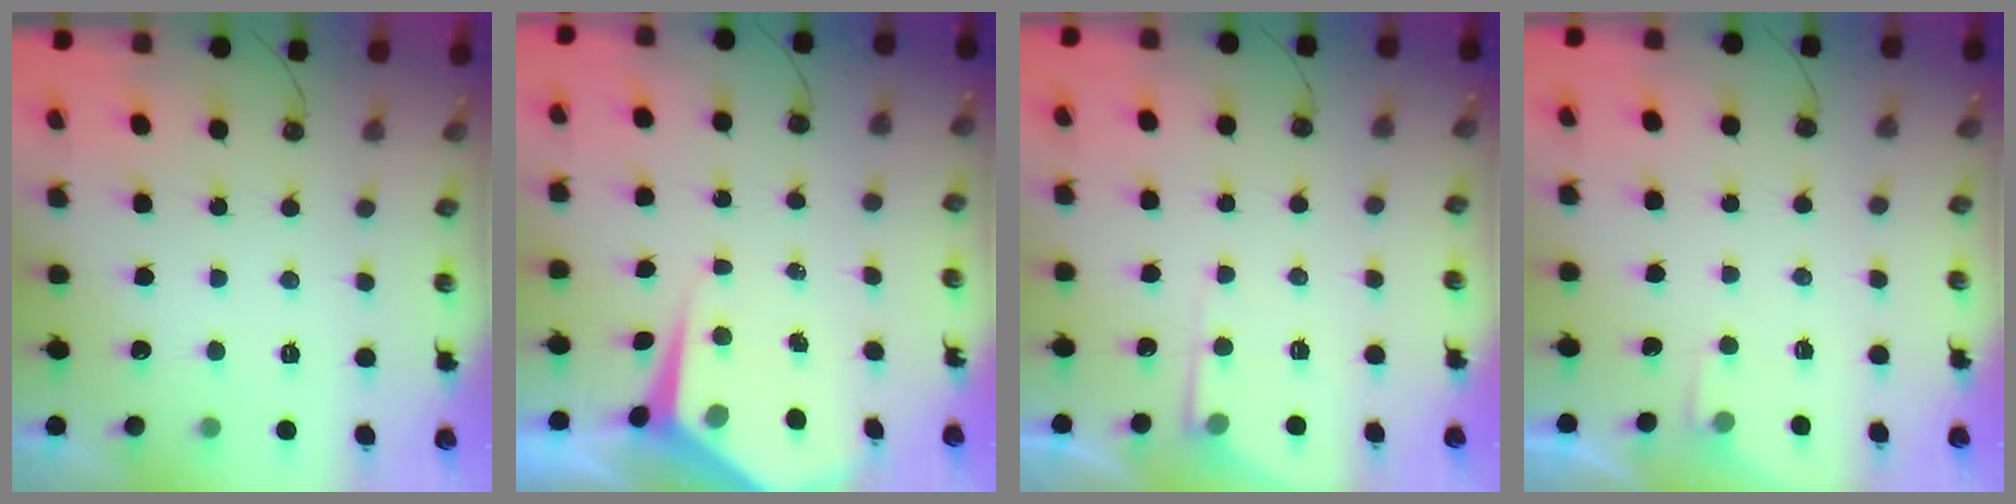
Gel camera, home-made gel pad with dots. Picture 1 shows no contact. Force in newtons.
{"total": 6.6, "press": 6.6, "slide": 0.6}
{"total": 4.5, "press": 4.4, "slide": 0.6}
{"total": 2.0, "press": 2.0, "slide": 0.4}